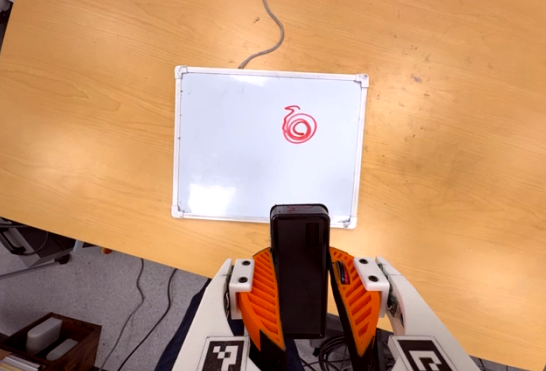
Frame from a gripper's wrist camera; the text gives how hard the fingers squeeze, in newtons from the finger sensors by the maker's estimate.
{"total": 8.7, "left": 7.4, "right": 9.9}